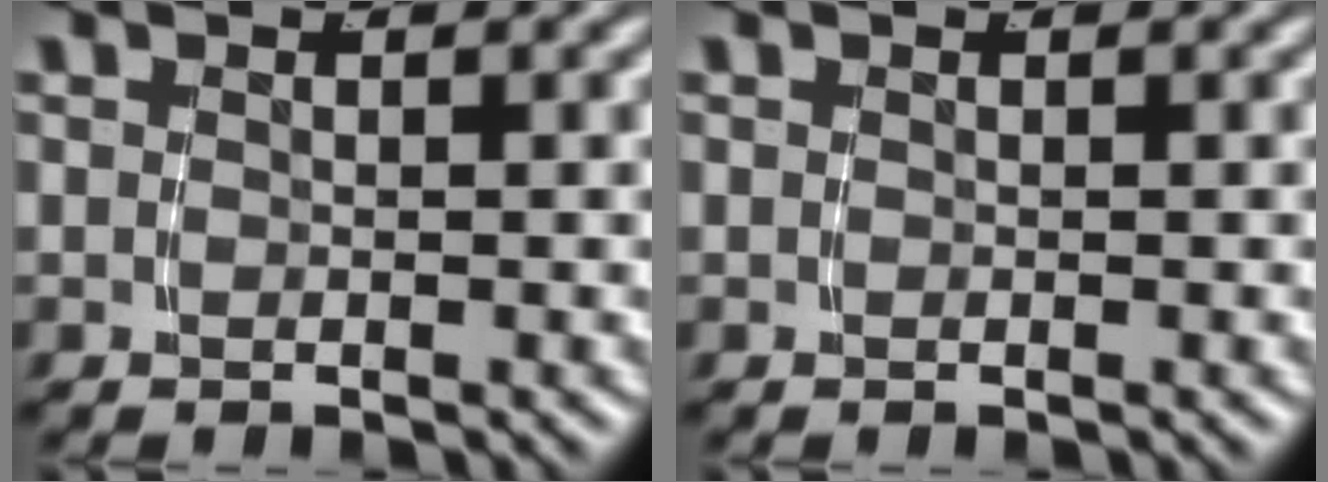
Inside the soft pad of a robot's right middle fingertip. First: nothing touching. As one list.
[{"total": 0.0}]